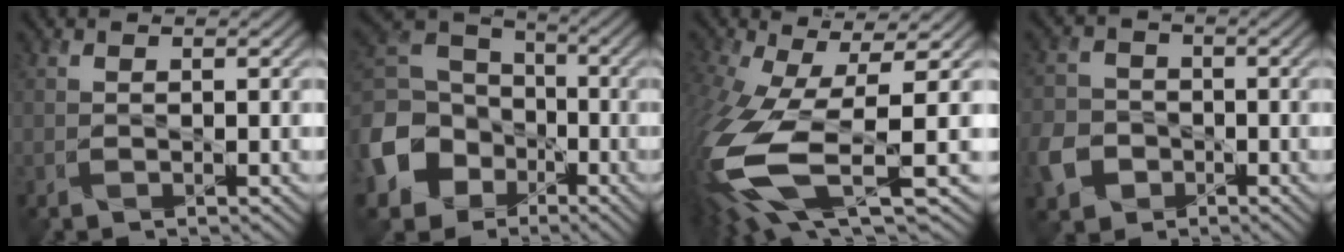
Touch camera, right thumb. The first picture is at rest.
{"total": 13.8, "force": [-5.2, 11.5, 5.7], "torque": [-0.205, -0.038, -0.112]}
{"total": 14.3, "force": [-4.0, 5.6, 12.5], "torque": [-0.313, -0.044, -0.050]}
{"total": 4.9, "force": [-2.4, 4.1, 1.4], "torque": [-0.043, -0.008, -0.061]}